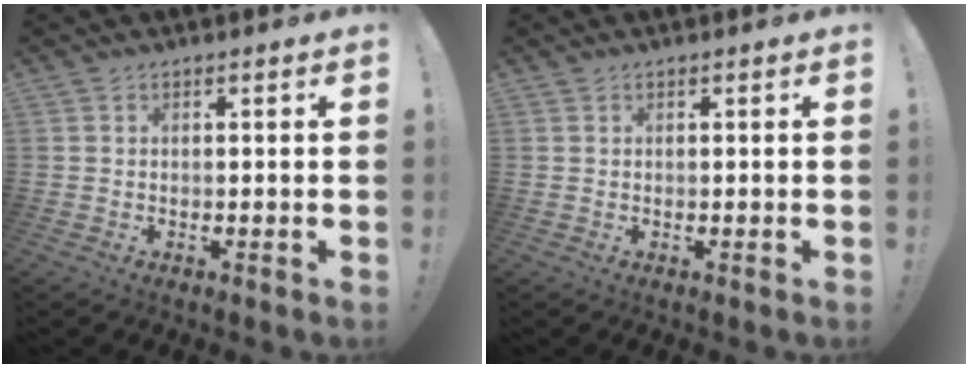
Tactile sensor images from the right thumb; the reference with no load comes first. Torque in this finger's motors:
{"motor_torque": [-0.13, 0.03, -0.09, 0.25, 0.00]}